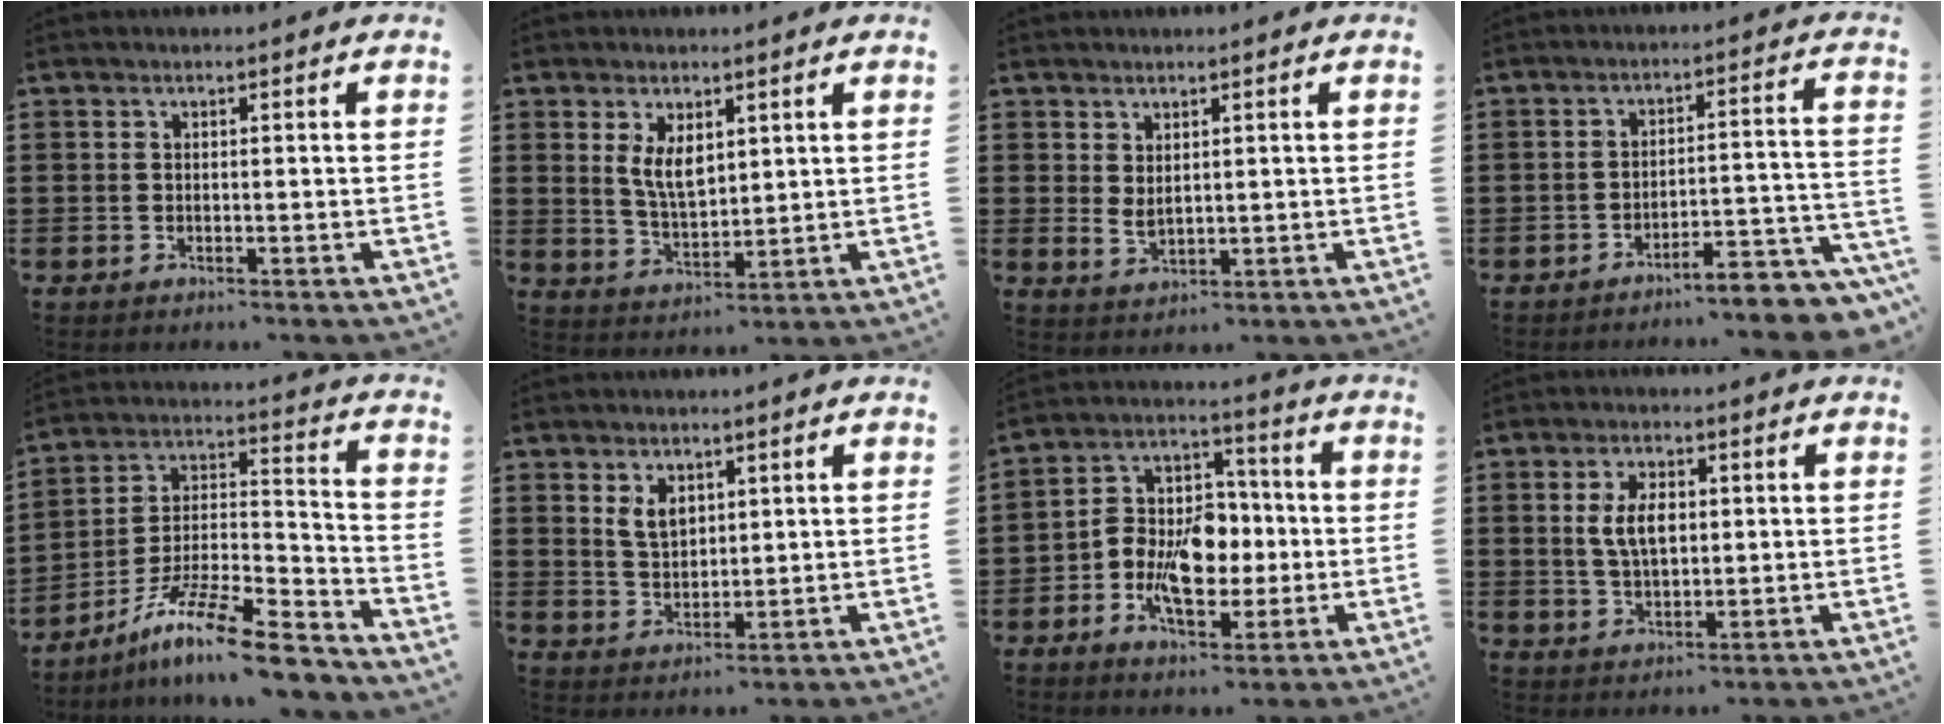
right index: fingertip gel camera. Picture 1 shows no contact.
{"total": 5.2, "force": [2.0, 2.6, 4.0], "torque": [-0.076, -0.001, 0.035]}
{"total": 2.1, "force": [1.2, 1.0, 1.4], "torque": [-0.029, 0.001, 0.024]}
{"total": 5.1, "force": [-4.7, 0.2, 1.9], "torque": [-0.032, -0.008, -0.094]}
{"total": 12.4, "force": [-9.8, 1.9, 7.4], "torque": [-0.133, 0.018, -0.187]}
{"total": 4.0, "force": [2.0, 2.5, 2.4], "torque": [-0.048, 0.004, 0.035]}
{"total": 10.1, "force": [-2.2, 6.9, 7.1], "torque": [-0.157, 0.010, -0.042]}
{"total": 5.6, "force": [0.8, 2.9, 4.8], "torque": [-0.098, 0.004, 0.009]}